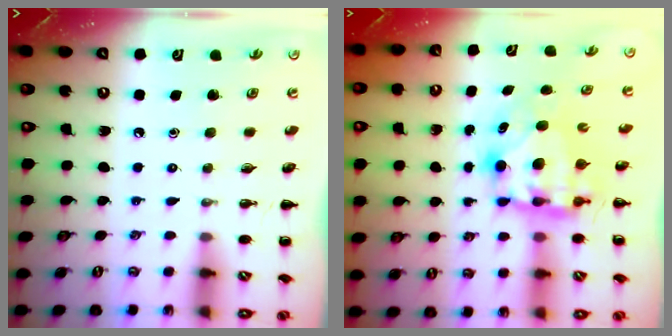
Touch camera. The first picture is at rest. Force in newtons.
{"total": 7.7, "press": 7.5, "slide": 1.6}